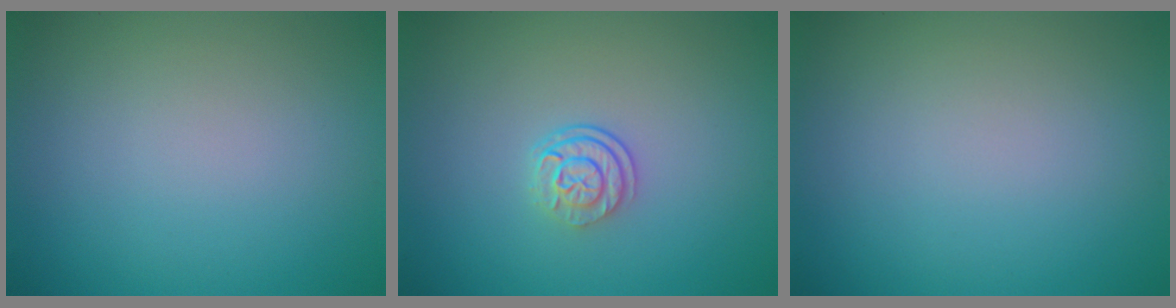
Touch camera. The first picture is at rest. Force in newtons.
{"total": 2.4, "press": 1.8, "slide": 1.7}
{"total": 0.0}